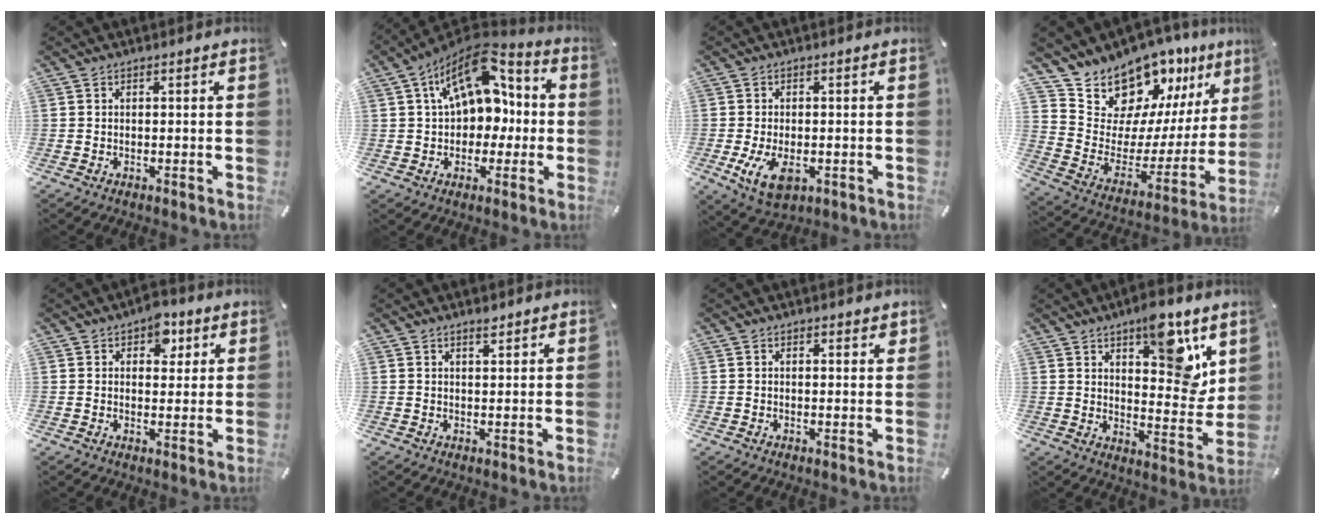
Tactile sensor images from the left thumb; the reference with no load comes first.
{"total": 15.2, "force": [5.2, 10.3, 9.9], "torque": [-0.161, -0.026, 0.097]}
{"total": 6.8, "force": [-1.7, 4.0, 5.2], "torque": [-0.116, -0.008, -0.033]}
{"total": 15.1, "force": [13.4, 6.8, 1.5], "torque": [-0.034, -0.147, 0.240]}
{"total": 6.2, "force": [3.2, 4.1, 3.4], "torque": [-0.028, -0.005, 0.050]}
{"total": 2.2, "force": [1.8, 0.6, 1.1], "torque": [-0.016, -0.005, 0.031]}
{"total": 1.4, "force": [1.1, 0.7, 0.5], "torque": [-0.002, -0.002, 0.019]}
{"total": 14.3, "force": [8.6, 6.3, 9.6], "torque": [-0.098, -0.067, 0.143]}